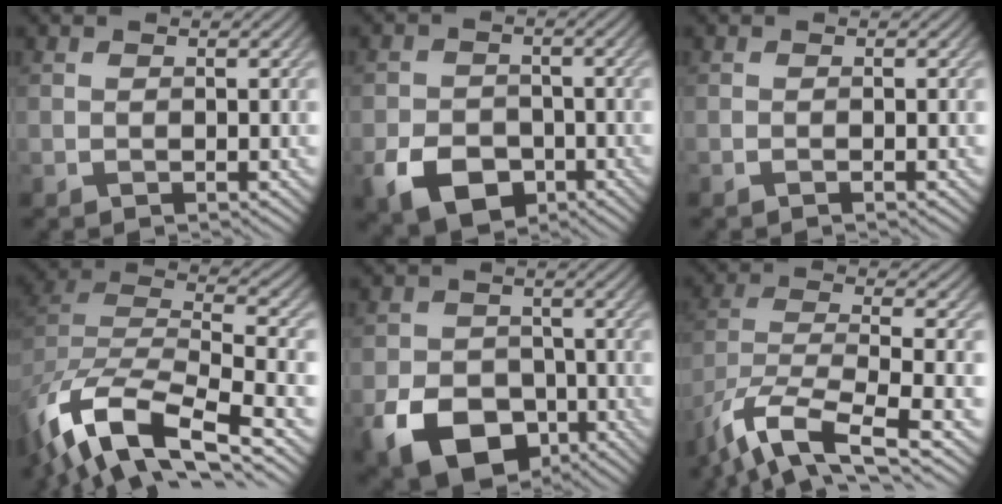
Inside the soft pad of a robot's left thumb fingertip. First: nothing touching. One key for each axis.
{"total": 7.1, "fx": -3.5, "fy": 4.9, "fz": 3.8, "tx": -0.076, "ty": -0.014, "tz": -0.065}
{"total": 0.5, "fx": -0.4, "fy": 0.0, "fz": 0.4, "tx": -0.007, "ty": -0.001, "tz": -0.009}
{"total": 14.4, "fx": -9.0, "fy": 5.1, "fz": 10.0, "tx": -0.226, "ty": -0.021, "tz": -0.157}
{"total": 10.8, "fx": -5.4, "fy": 7.5, "fz": 5.7, "tx": -0.121, "ty": -0.030, "tz": -0.099}
{"total": 12.4, "fx": -8.4, "fy": 3.4, "fz": 8.5, "tx": -0.186, "ty": -0.016, "tz": -0.149}